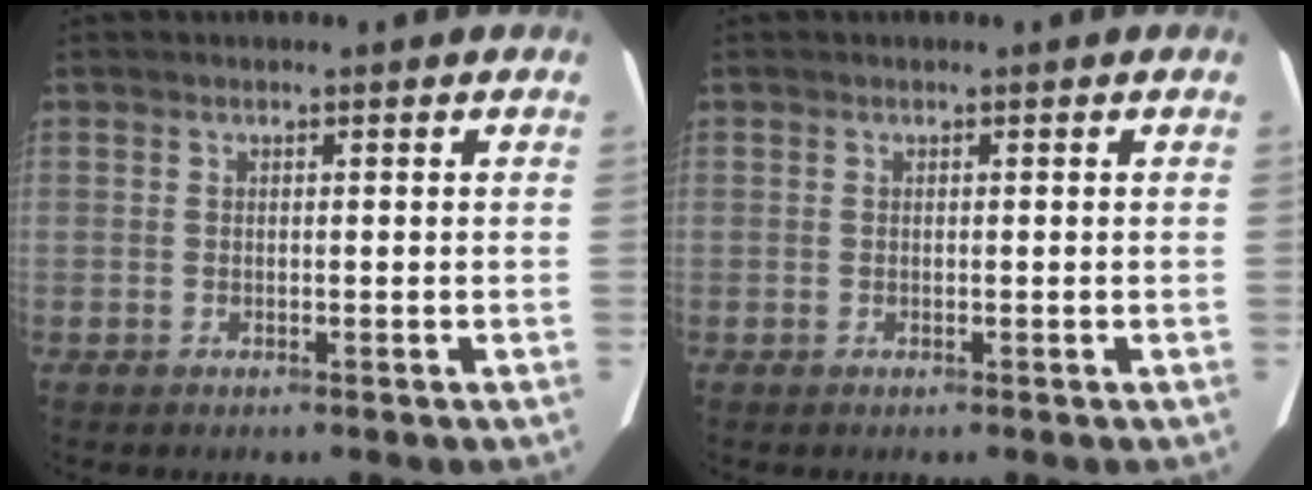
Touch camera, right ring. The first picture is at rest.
{"total": 0.0}